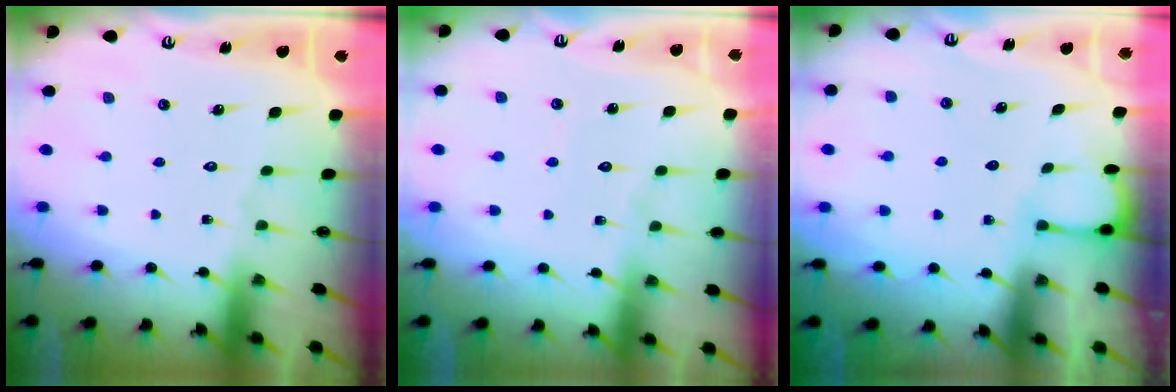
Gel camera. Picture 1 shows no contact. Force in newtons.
{"total": 3.1, "press": 3.1, "slide": 0.4}
{"total": 2.1, "press": 2.1, "slide": 0.2}